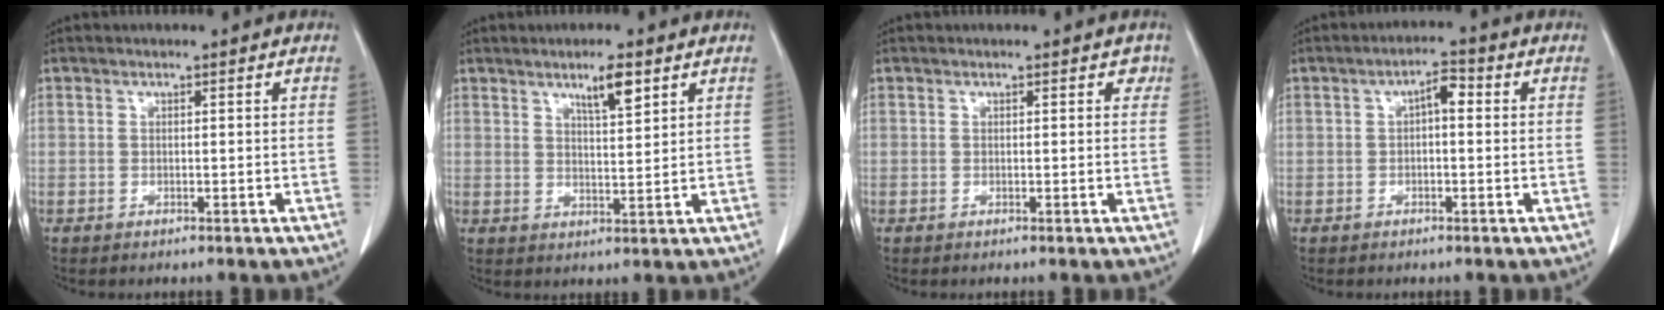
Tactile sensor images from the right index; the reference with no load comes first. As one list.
[{"total": 4.7, "force": [2.9, 0.7, 3.6], "torque": [-0.061, -0.002, 0.051]}, {"total": 1.1, "force": [0.6, 0.8, 0.5], "torque": [0.004, 0.003, 0.002]}, {"total": 3.3, "force": [0.5, 1.3, 3.0], "torque": [-0.048, 0.015, 0.005]}]